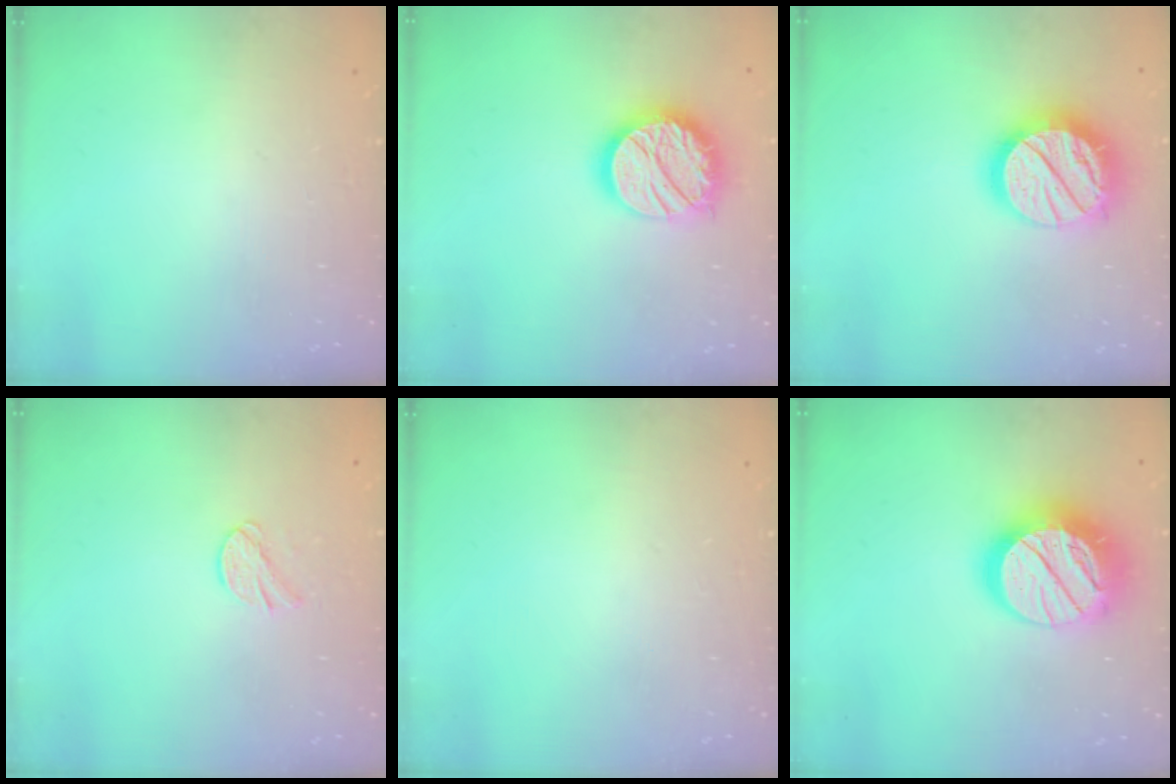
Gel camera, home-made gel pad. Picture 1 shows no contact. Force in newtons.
{"total": 17.1, "press": 17.0, "slide": 1.2}
{"total": 20.0, "press": 20.0, "slide": 1.5}
{"total": 7.4, "press": 7.4, "slide": 1.0}
{"total": 0.0}
{"total": 21.1, "press": 21.1, "slide": 1.7}